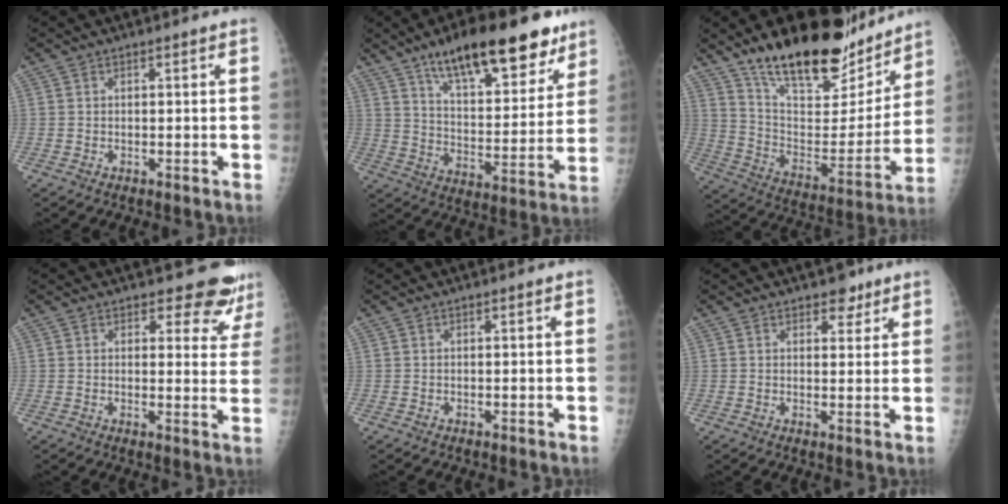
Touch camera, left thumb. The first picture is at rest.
{"total": 22.5, "force": [14.9, 8.1, 14.8], "torque": [-0.177, -0.054, 0.233]}
{"total": 25.9, "force": [19.4, 9.9, 14.1], "torque": [-0.181, -0.089, 0.316]}
{"total": 8.5, "force": [7.7, 3.3, 1.7], "torque": [0.023, -0.051, 0.067]}
{"total": 0.0}
{"total": 3.6, "force": [2.6, 2.1, 1.5], "torque": [0.003, -0.014, 0.036]}